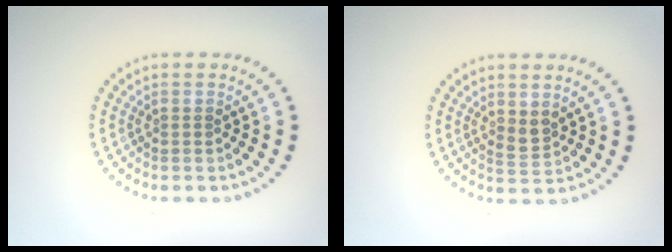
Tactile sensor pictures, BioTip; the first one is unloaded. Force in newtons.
{"total": 1.4, "press": 1.2, "slide": 0.8}